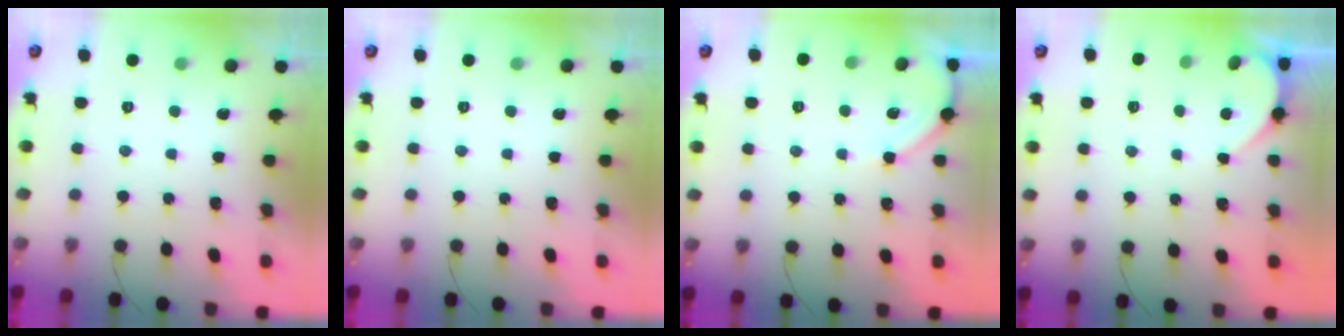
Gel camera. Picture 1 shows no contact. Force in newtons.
{"total": 0.0}
{"total": 5.4, "press": 5.4, "slide": 0.9}
{"total": 1.9, "press": 1.9, "slide": 0.1}